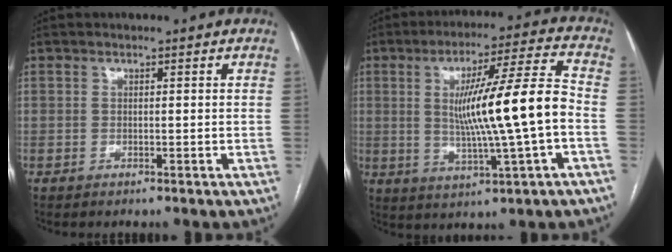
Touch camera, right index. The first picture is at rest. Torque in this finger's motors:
{"motor_torque": [0.92, -0.19, 0.65, 0.21]}